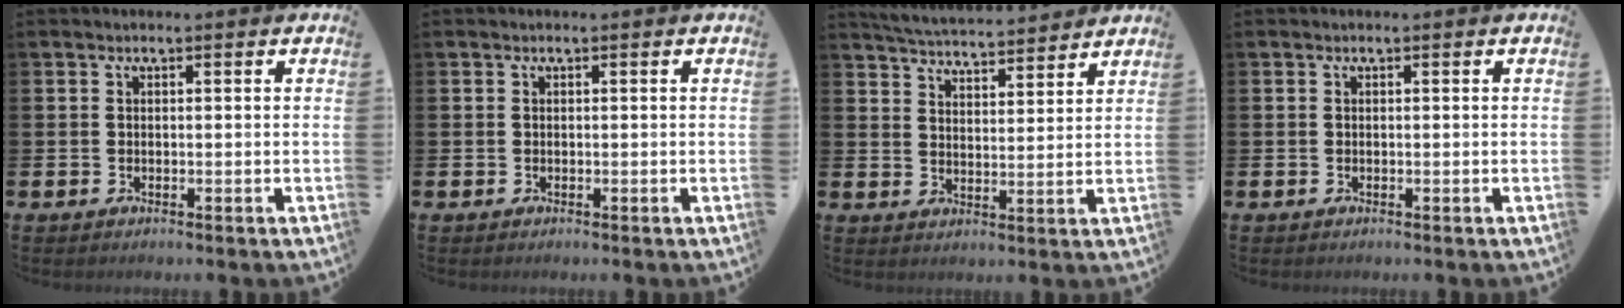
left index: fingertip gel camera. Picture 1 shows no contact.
{"total": 0.0}
{"total": 5.0, "force": [5.0, 0.3, 0.2], "torque": [-0.024, -0.035, 0.088]}
{"total": 0.0}